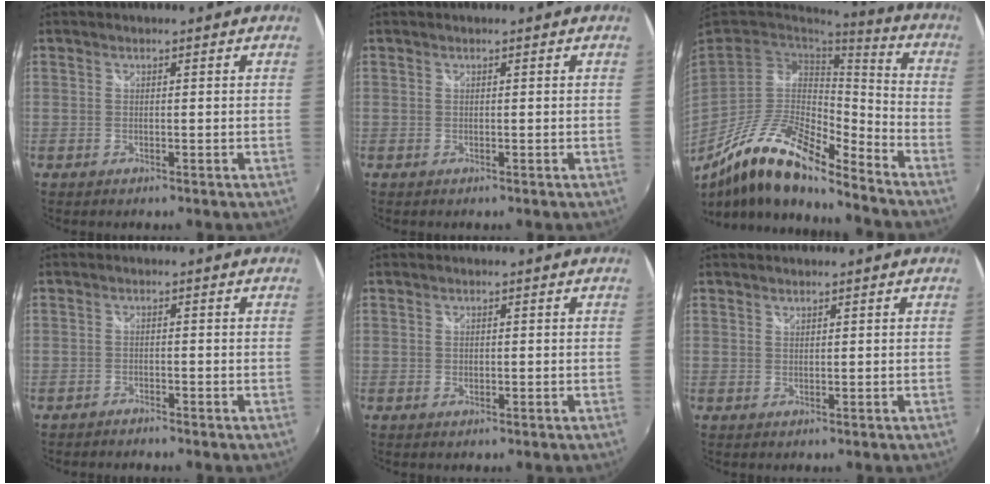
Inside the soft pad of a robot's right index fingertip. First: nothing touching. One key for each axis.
{"total": 0.0}
{"total": 18.5, "fx": -12.5, "fy": 5.4, "fz": 12.6, "tx": -0.235, "ty": -0.023, "tz": -0.236}
{"total": 1.6, "fx": -1.6, "fy": 0.3, "fz": 0.1, "tx": -0.012, "ty": -0.004, "tz": -0.031}
{"total": 0.5, "fx": -0.1, "fy": 0.5, "fz": 0.2, "tx": -0.001, "ty": -0.002, "tz": -0.002}
{"total": 0.5, "fx": 0.5, "fy": 0.1, "fz": 0.1, "tx": 0.000, "ty": 0.000, "tz": 0.009}